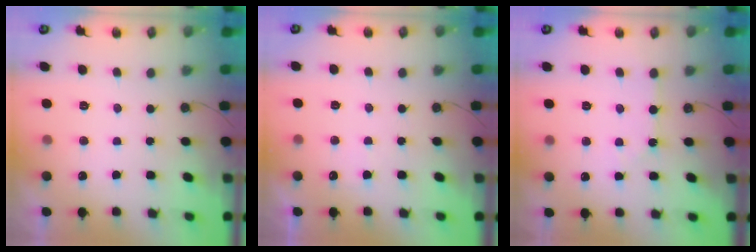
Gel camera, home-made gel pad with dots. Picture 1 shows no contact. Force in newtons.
{"total": 3.2, "press": 3.2, "slide": 0.4}
{"total": 1.9, "press": 1.8, "slide": 0.4}